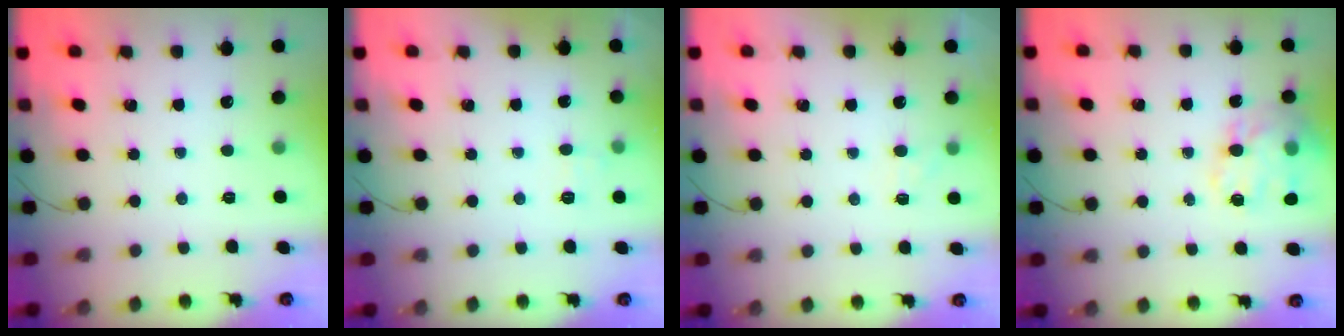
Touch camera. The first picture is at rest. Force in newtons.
{"total": 4.3, "press": 4.1, "slide": 1.3}
{"total": 5.3, "press": 5.0, "slide": 1.6}
{"total": 18.1, "press": 17.8, "slide": 2.8}